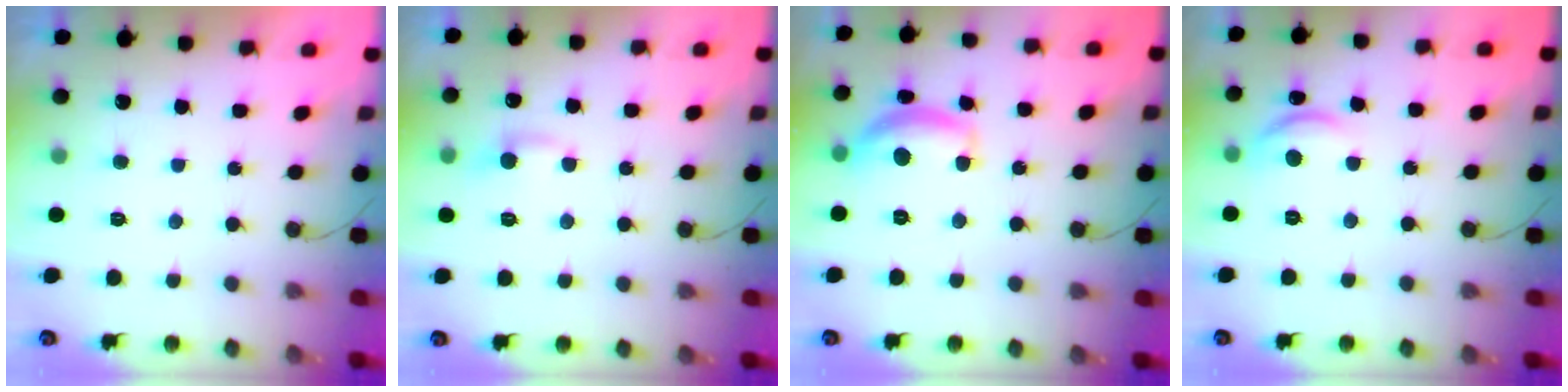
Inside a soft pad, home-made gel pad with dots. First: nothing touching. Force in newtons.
{"total": 4.6, "press": 4.6, "slide": 0.6}
{"total": 12.7, "press": 12.6, "slide": 0.8}
{"total": 10.1, "press": 10.0, "slide": 0.8}